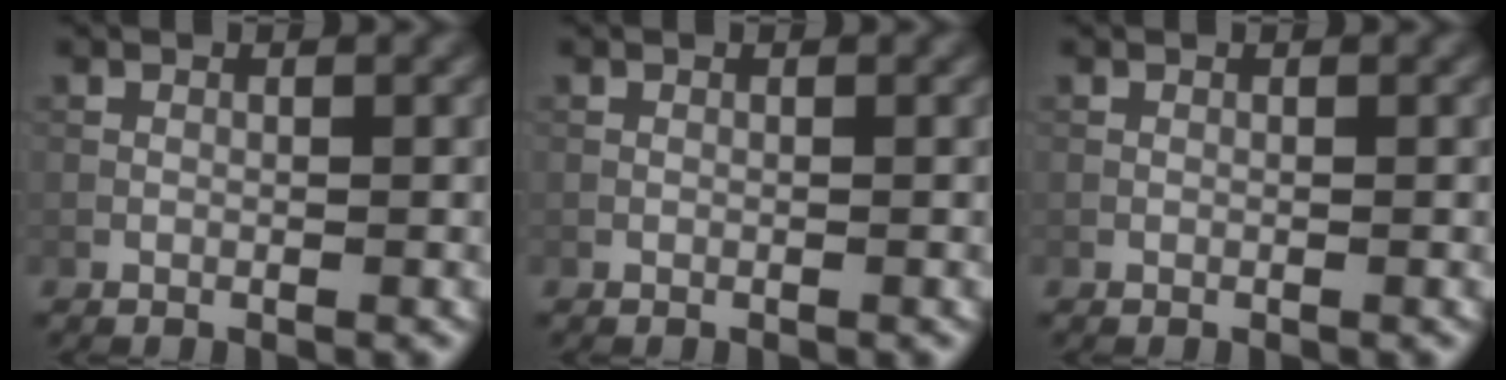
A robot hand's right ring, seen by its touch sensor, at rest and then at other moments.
{"total": 0.0}
{"total": 0.0}